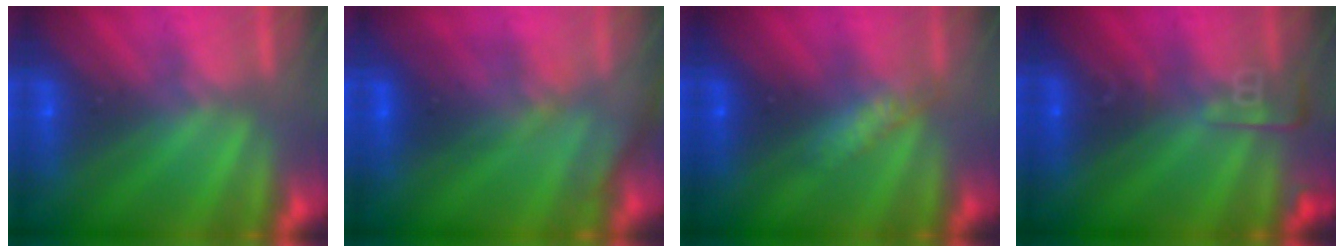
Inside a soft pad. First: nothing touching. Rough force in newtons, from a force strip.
{"total": 2.8}
{"total": 3.1}
{"total": 2.6}